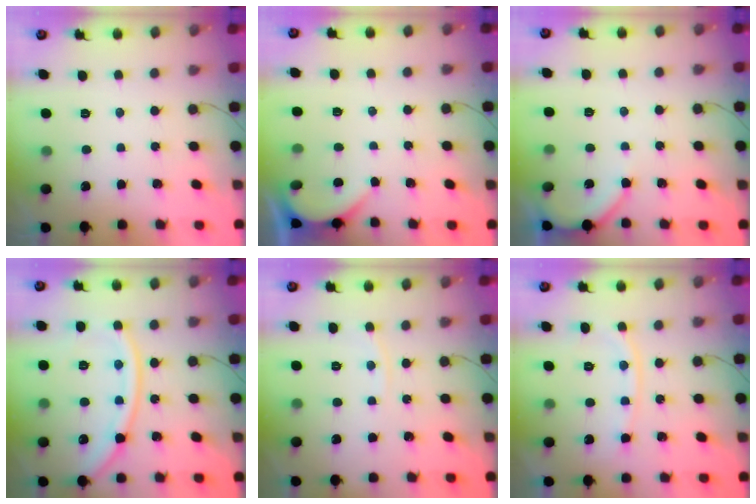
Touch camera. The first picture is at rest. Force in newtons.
{"total": 2.3, "press": 2.3, "slide": 0.2}
{"total": 4.1, "press": 4.1, "slide": 0.4}
{"total": 13.5, "press": 13.4, "slide": 1.8}
{"total": 2.9, "press": 2.9, "slide": 0.1}
{"total": 8.4, "press": 8.3, "slide": 1.2}